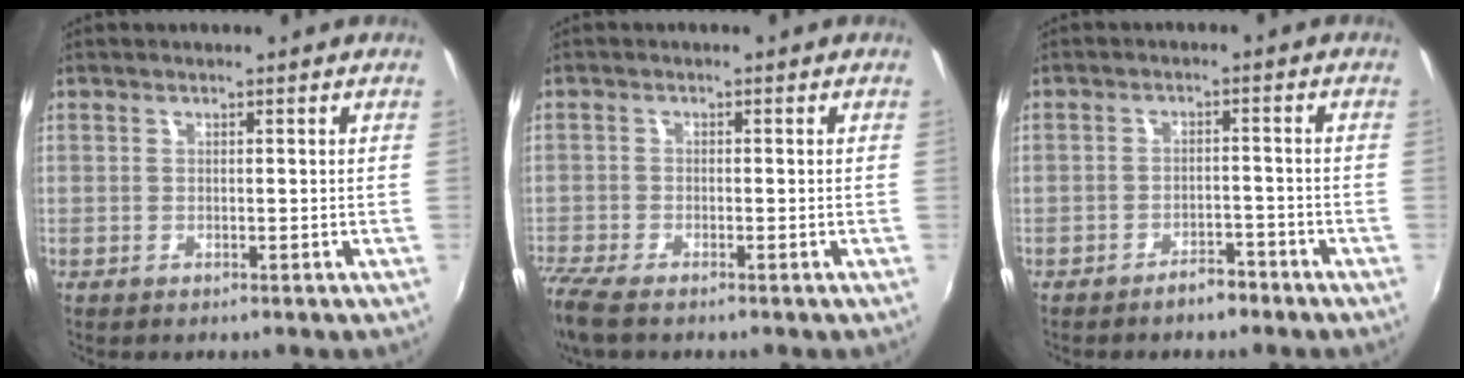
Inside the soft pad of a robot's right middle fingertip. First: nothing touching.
{"total": 5.5, "force": [-4.3, 1.0, 3.2], "torque": [-0.089, -0.024, -0.086]}
{"total": 3.4, "force": [-2.9, 1.2, 1.3], "torque": [-0.032, 0.006, -0.038]}